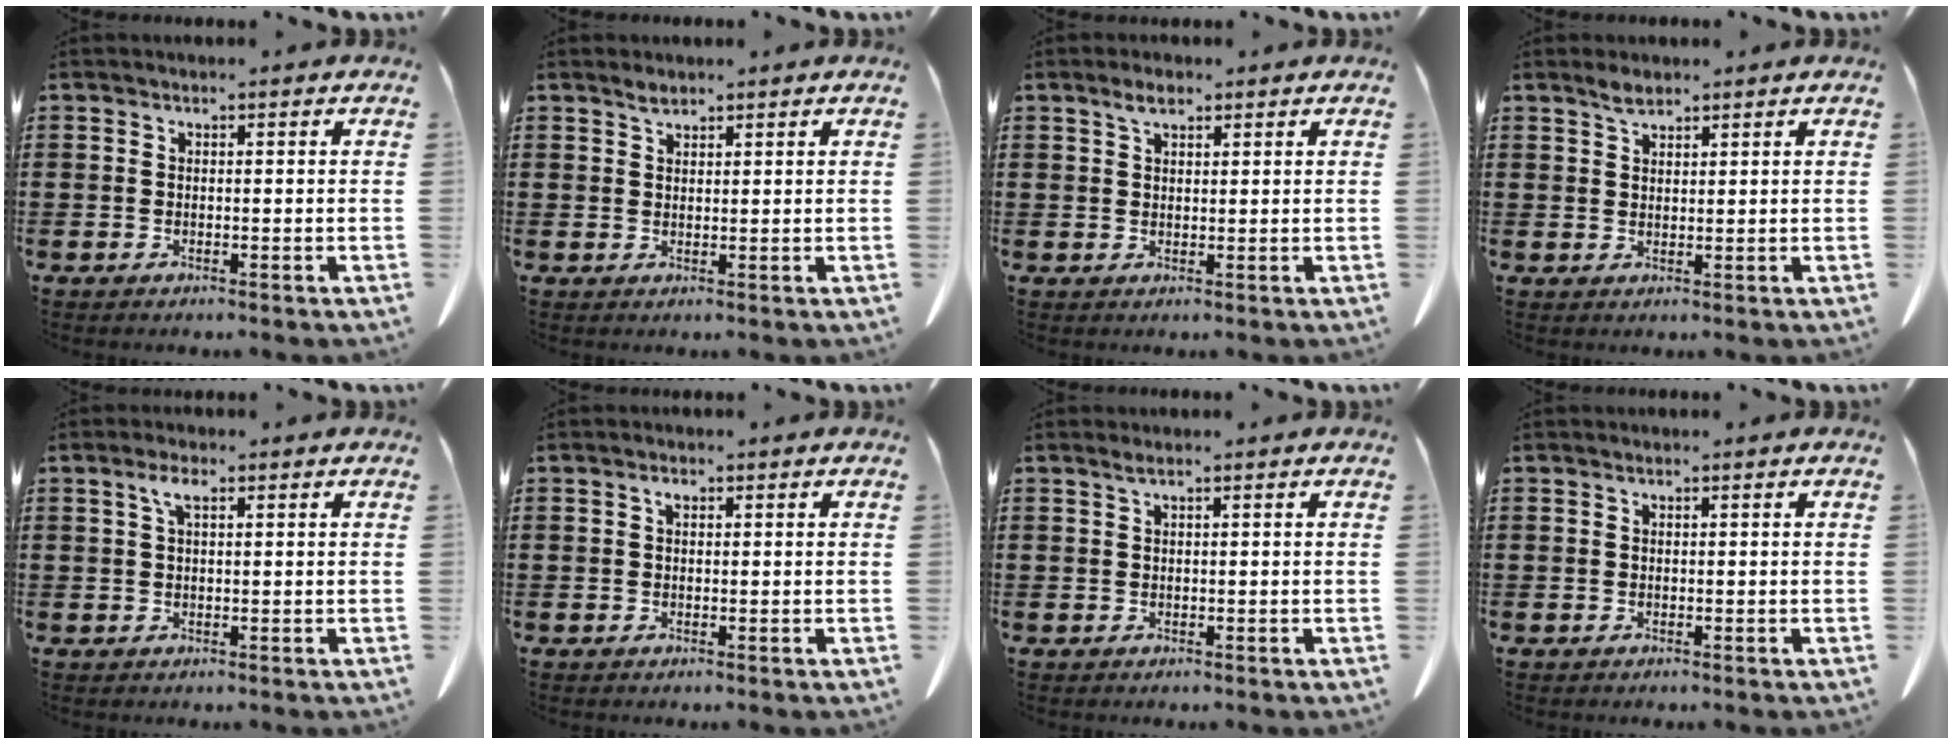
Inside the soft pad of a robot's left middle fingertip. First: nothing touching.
{"total": 1.3, "force": [1.1, 0.4, 0.5], "torque": [-0.012, 0.001, 0.021]}
{"total": 2.6, "force": [1.8, 0.9, 1.7], "torque": [-0.035, 0.005, 0.032]}
{"total": 2.0, "force": [1.6, 0.6, 0.9], "torque": [-0.021, 0.003, 0.030]}
{"total": 2.8, "force": [1.2, 0.9, 2.4], "torque": [-0.052, 0.008, 0.019]}
{"total": 1.0, "force": [0.3, 0.5, 0.7], "torque": [-0.017, 0.005, 0.005]}
{"total": 0.9, "force": [0.5, 0.0, 0.7], "torque": [-0.014, 0.000, 0.009]}
{"total": 0.0}